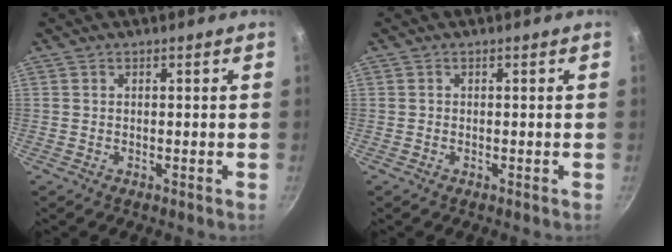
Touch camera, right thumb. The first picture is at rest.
{"total": 0.0}